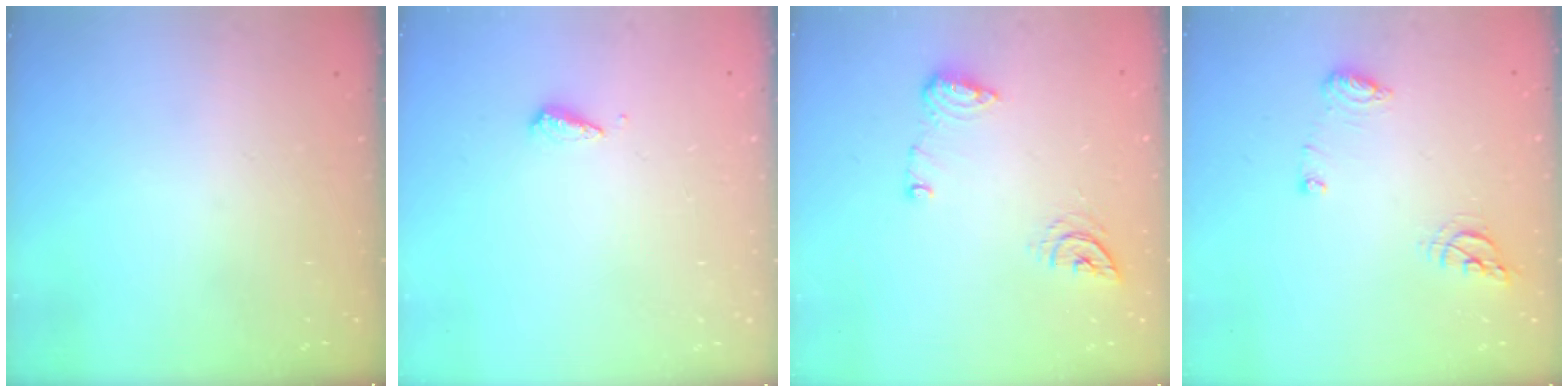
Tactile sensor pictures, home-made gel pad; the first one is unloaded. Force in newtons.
{"total": 3.0, "press": 3.0, "slide": 0.2}
{"total": 8.9, "press": 8.9, "slide": 0.5}
{"total": 8.1, "press": 8.1, "slide": 0.4}